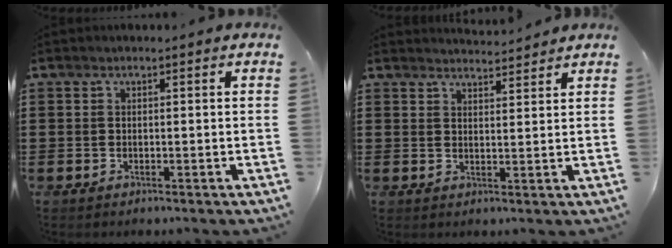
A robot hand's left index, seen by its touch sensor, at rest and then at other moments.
{"total": 2.7, "force": [2.7, 0.0, 0.1], "torque": [-0.009, -0.010, 0.051]}